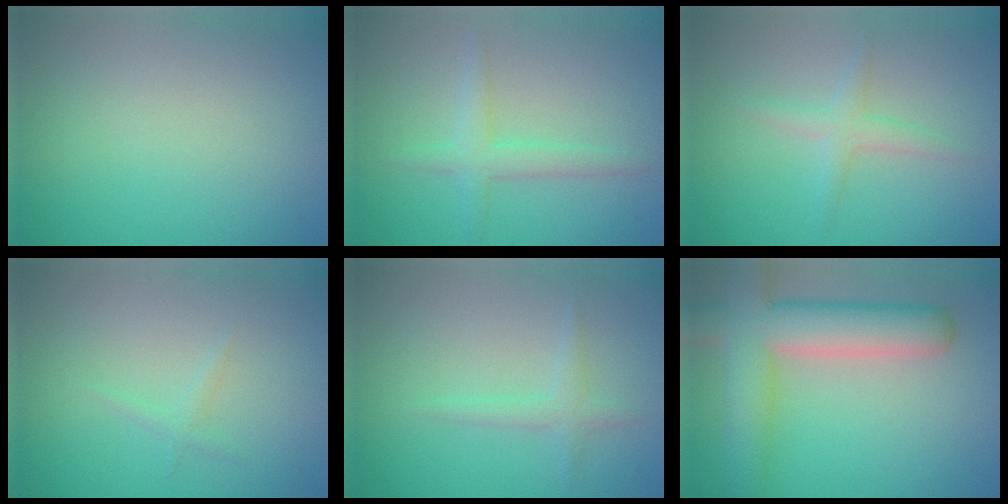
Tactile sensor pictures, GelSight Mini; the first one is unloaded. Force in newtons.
{"total": 2.3, "press": 2.3, "slide": 0.1}
{"total": 1.8, "press": 1.8, "slide": 0.1}
{"total": 0.8, "press": 0.8, "slide": 0.0}
{"total": 1.5, "press": 1.4, "slide": 0.2}
{"total": 8.4, "press": 8.3, "slide": 0.6}